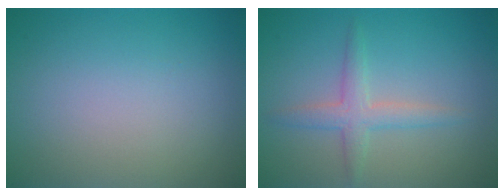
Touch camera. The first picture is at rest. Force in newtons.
{"total": 2.5, "press": 2.5, "slide": 0.1}